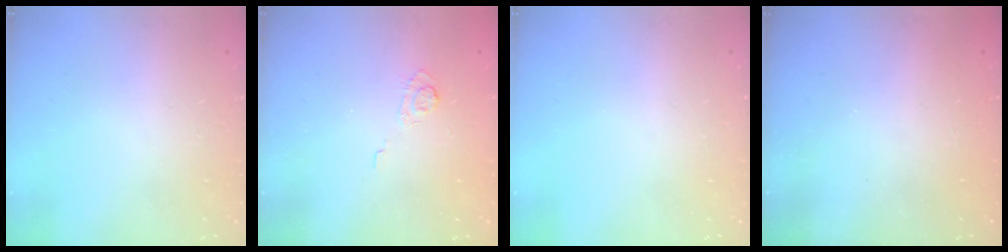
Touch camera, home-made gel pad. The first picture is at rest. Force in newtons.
{"total": 3.1, "press": 2.7, "slide": 1.6}
{"total": 0.0}
{"total": 2.5, "press": 2.4, "slide": 0.8}